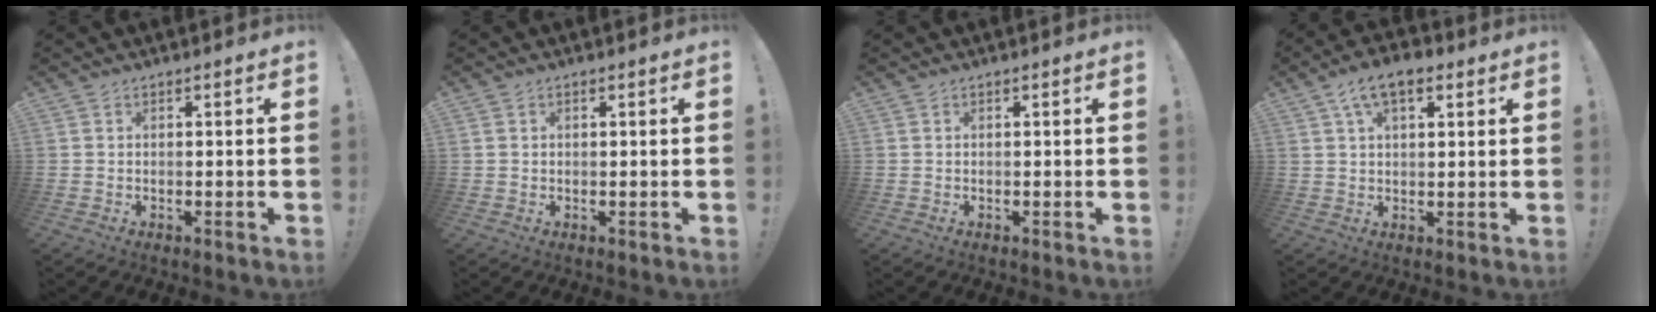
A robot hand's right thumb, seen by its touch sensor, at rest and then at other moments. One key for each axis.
{"total": 0.6, "fx": 0.2, "fy": 0.5, "fz": 0.2, "tx": -0.007, "ty": 0.005, "tz": 0.005}
{"total": 0.0}
{"total": 8.2, "fx": 4.1, "fy": 4.0, "fz": 5.8, "tx": -0.094, "ty": 0.000, "tz": 0.074}